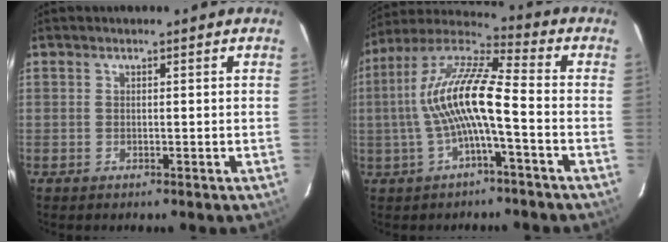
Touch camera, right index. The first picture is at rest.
{"total": 13.1, "force": [-2.1, 2.2, 12.8], "torque": [-0.250, 0.015, -0.040]}